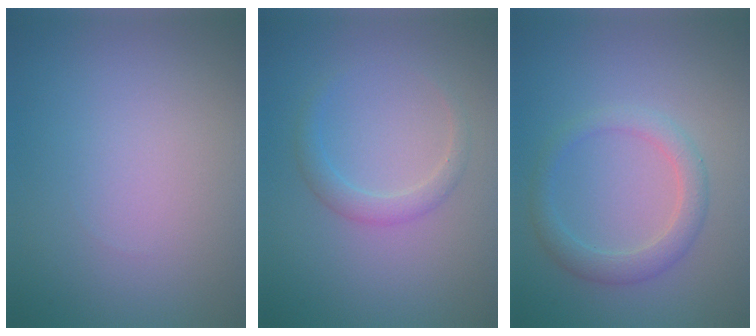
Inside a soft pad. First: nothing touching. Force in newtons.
{"total": 1.7, "press": 1.7, "slide": 0.1}
{"total": 2.6, "press": 2.6, "slide": 0.2}